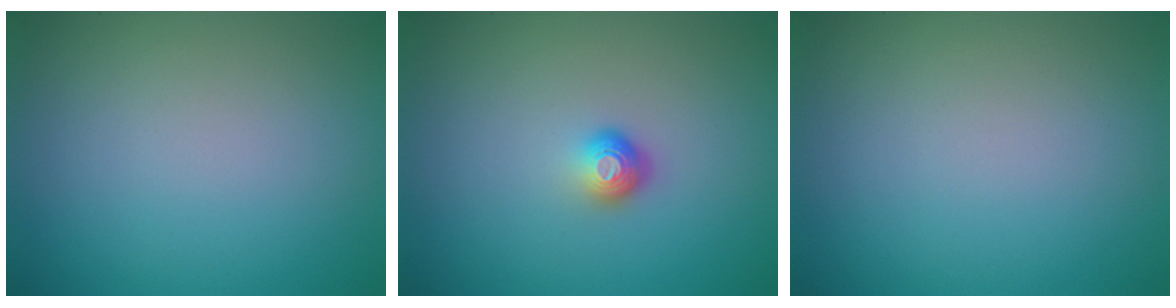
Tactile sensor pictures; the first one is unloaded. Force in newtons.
{"total": 1.8, "press": 1.2, "slide": 1.3}
{"total": 0.0}